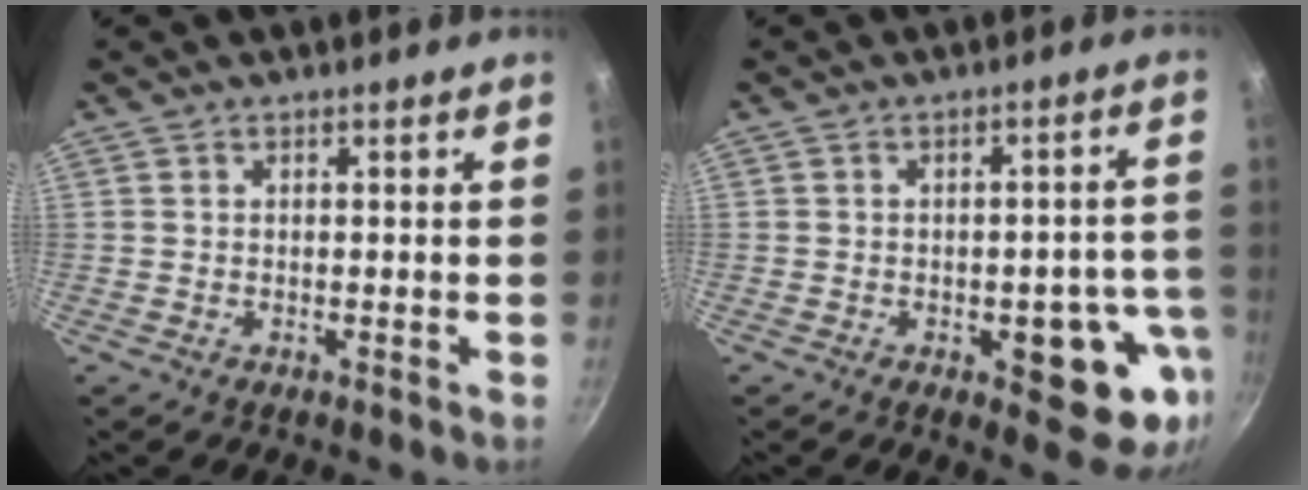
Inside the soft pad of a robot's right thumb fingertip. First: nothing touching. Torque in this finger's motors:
{"motor_torque": [1.32, 1.41, -0.09, 0.01, 0.18]}